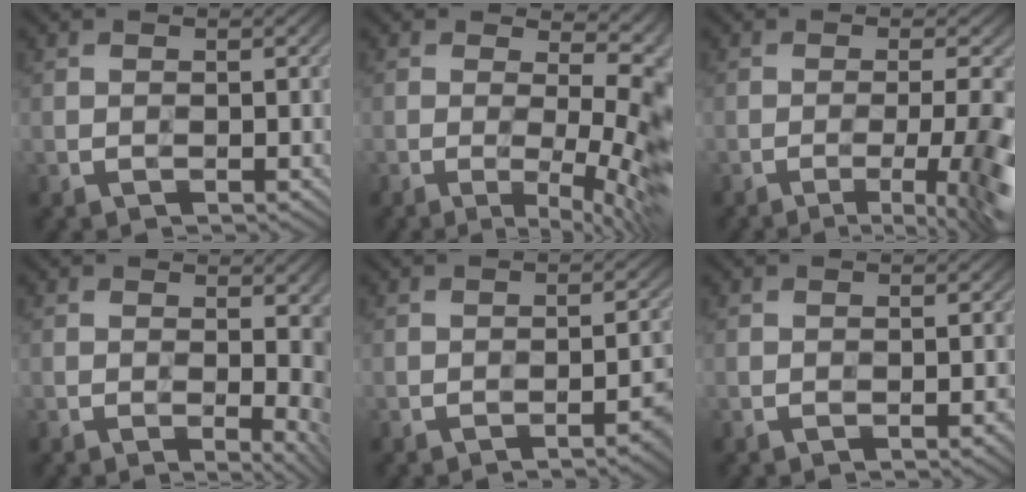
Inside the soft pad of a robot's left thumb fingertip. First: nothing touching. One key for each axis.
{"total": 12.0, "fx": 0.3, "fy": 3.2, "fz": 11.6, "tx": -0.152, "ty": 0.010, "tz": 0.012}
{"total": 9.8, "fx": -3.1, "fy": 2.7, "fz": 8.9, "tx": -0.095, "ty": -0.001, "tz": -0.039}
{"total": 6.5, "fx": -0.1, "fy": 2.1, "fz": 6.1, "tx": -0.073, "ty": -0.004, "tz": -0.002}
{"total": 3.9, "fx": -2.0, "fy": 0.7, "fz": 3.2, "tx": -0.035, "ty": 0.014, "tz": -0.032}
{"total": 0.9, "fx": -0.4, "fy": 0.1, "fz": 0.8, "tx": -0.012, "ty": 0.001, "tz": -0.008}